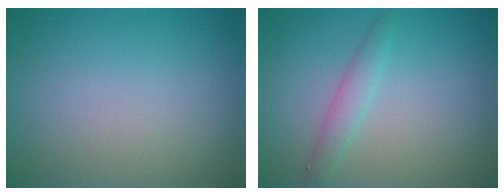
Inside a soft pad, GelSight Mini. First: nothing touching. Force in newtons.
{"total": 1.9, "press": 1.9, "slide": 0.1}